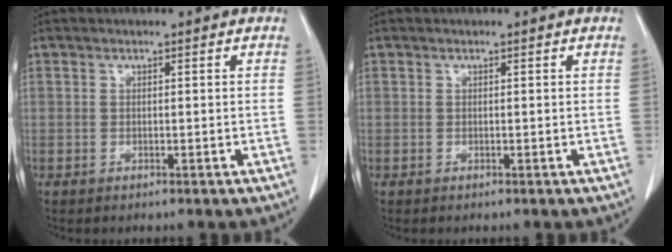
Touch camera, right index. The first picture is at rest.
{"total": 0.0}